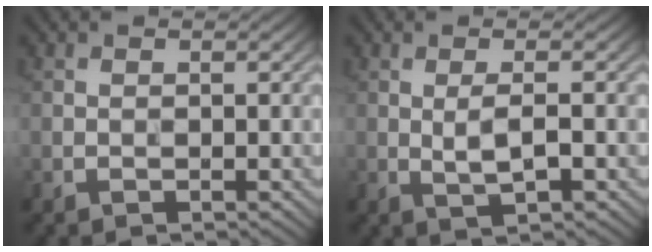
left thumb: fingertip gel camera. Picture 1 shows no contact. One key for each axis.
{"total": 2.7, "fx": 0.0, "fy": 0.5, "fz": 2.6, "tx": -0.055, "ty": 0.005, "tz": 0.001}